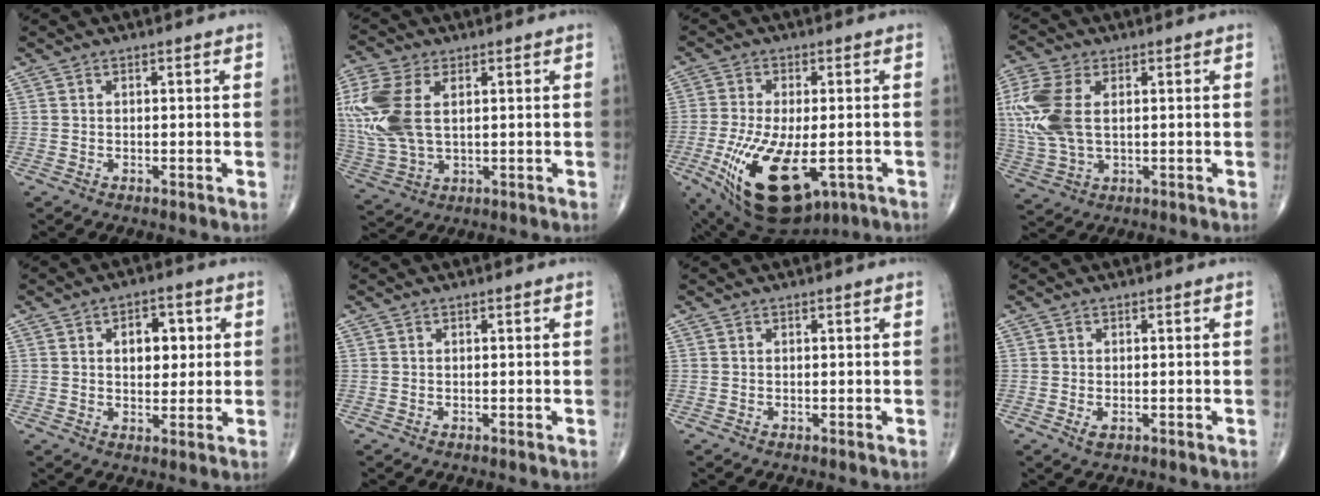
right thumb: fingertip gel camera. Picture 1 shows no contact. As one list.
[{"total": 15.8, "force": [3.4, 9.0, 12.5], "torque": [-0.312, -0.001, 0.070]}, {"total": 18.7, "force": [-6.5, 8.8, 15.1], "torque": [-0.306, -0.017, -0.087]}, {"total": 13.3, "force": [2.2, 7.6, 10.6], "torque": [-0.270, 0.005, 0.048]}, {"total": 7.2, "force": [1.6, 4.6, 5.3], "torque": [-0.042, -0.002, 0.022]}, {"total": 0.0}, {"total": 0.0}, {"total": 1.6, "force": [-0.5, 0.9, 1.2], "torque": [-0.025, -0.004, -0.008]}]